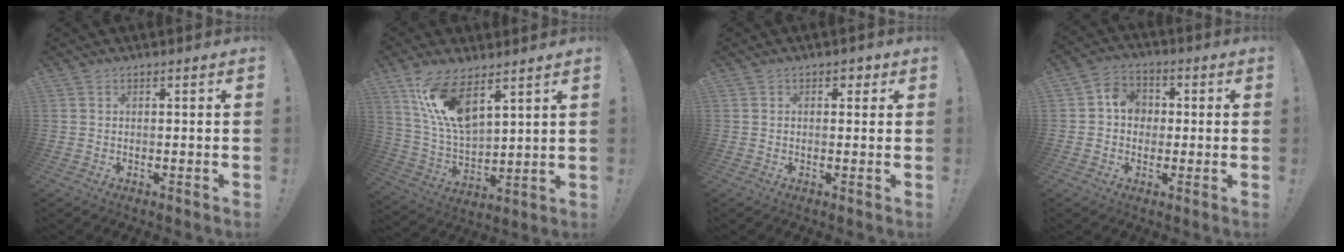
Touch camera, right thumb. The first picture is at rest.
{"total": 14.6, "force": [9.4, 5.7, 9.6], "torque": [-0.201, -0.056, 0.172]}
{"total": 2.1, "force": [0.6, 1.6, 1.2], "torque": [-0.003, -0.001, 0.006]}
{"total": 7.9, "force": [0.5, 7.0, 3.6], "torque": [-0.051, 0.010, 0.013]}